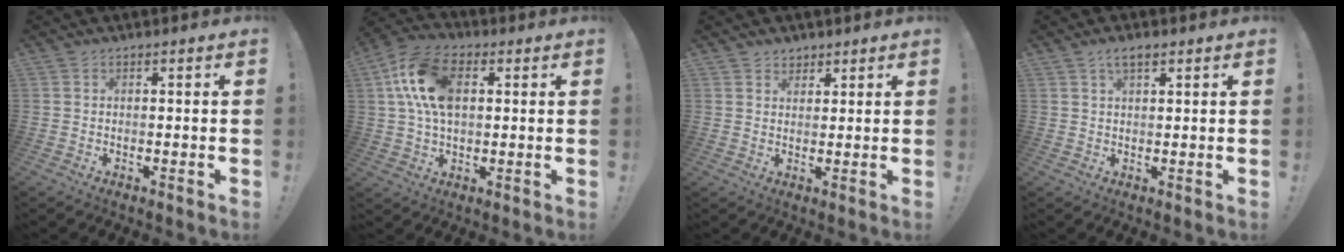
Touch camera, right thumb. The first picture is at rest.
{"total": 15.5, "force": [3.6, 10.0, 11.3], "torque": [-0.218, 0.007, 0.068]}
{"total": 3.1, "force": [2.4, 2.0, 0.2], "torque": [0.007, -0.014, 0.041]}
{"total": 3.5, "force": [1.9, 1.4, 2.5], "torque": [-0.040, -0.006, 0.033]}